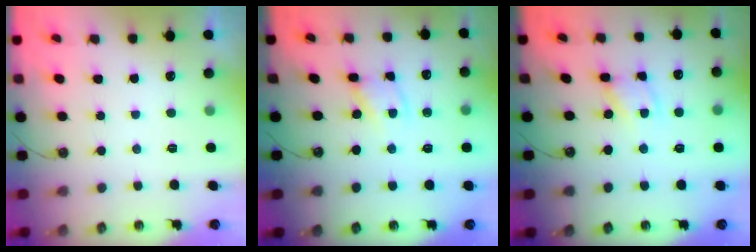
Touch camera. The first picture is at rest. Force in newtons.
{"total": 5.2, "press": 5.2, "slide": 0.3}
{"total": 5.3, "press": 5.3, "slide": 0.3}